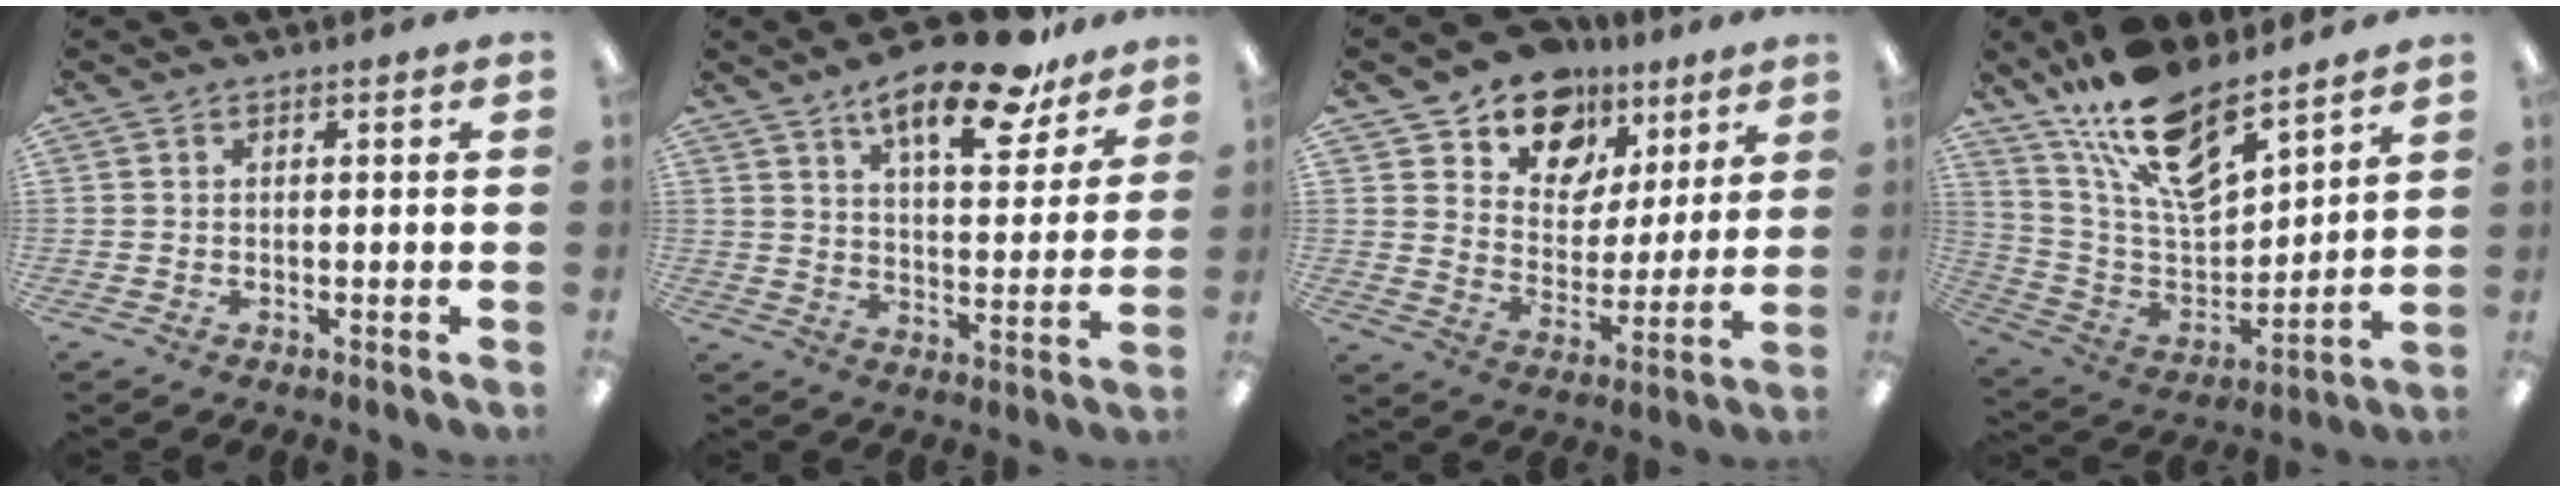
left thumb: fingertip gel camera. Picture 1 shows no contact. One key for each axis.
{"total": 16.6, "fx": 11.7, "fy": 5.5, "fz": 10.4, "tx": -0.158, "ty": -0.062, "tz": 0.192}
{"total": 14.4, "fx": 10.0, "fy": 9.7, "fz": 3.9, "tx": -0.064, "ty": -0.065, "tz": 0.189}
{"total": 17.9, "fx": 13.6, "fy": 6.8, "fz": 9.4, "tx": -0.184, "ty": -0.081, "tz": 0.246}